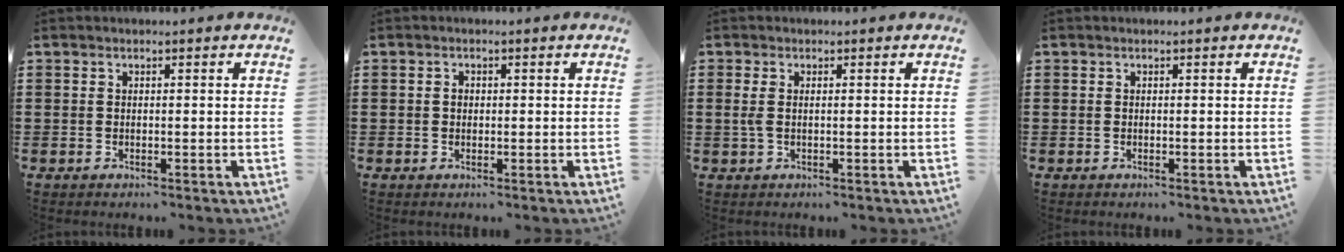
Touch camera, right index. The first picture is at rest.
{"total": 0.9, "force": [0.1, 0.7, 0.6], "torque": [-0.013, 0.004, 0.001]}
{"total": 1.5, "force": [0.0, 0.6, 1.3], "torque": [-0.035, 0.001, -0.003]}
{"total": 0.0}